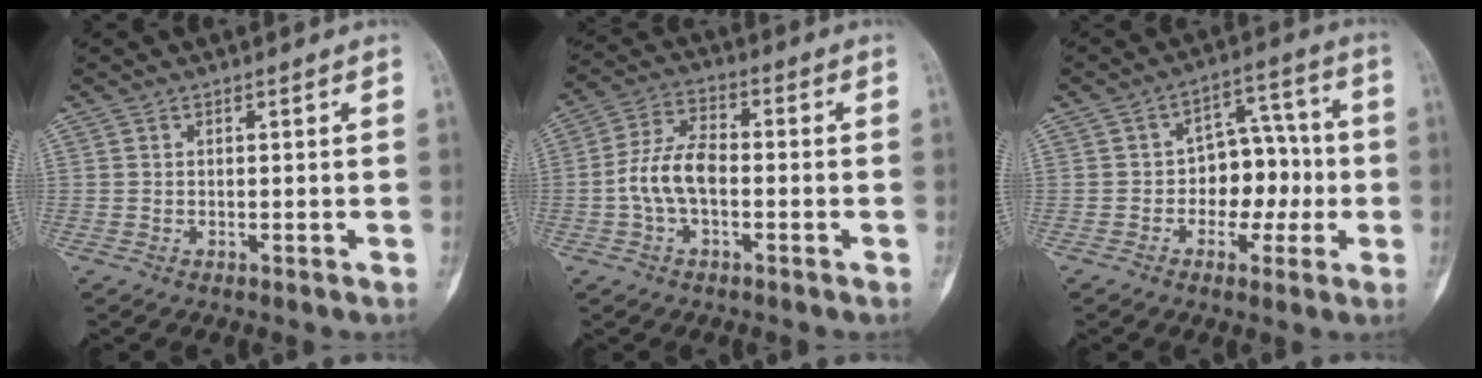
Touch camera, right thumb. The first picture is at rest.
{"total": 8.8, "force": [-1.5, 4.8, 7.2], "torque": [-0.146, 0.029, -0.036]}
{"total": 9.9, "force": [-1.4, 7.0, 6.9], "torque": [-0.048, 0.042, -0.027]}